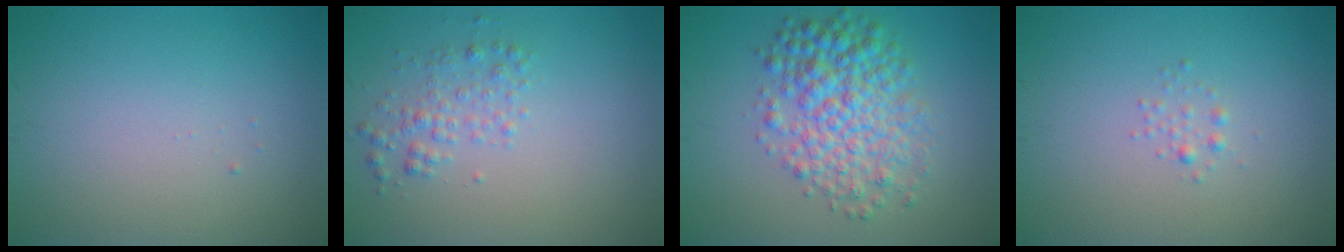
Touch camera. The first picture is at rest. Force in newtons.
{"total": 1.9, "press": 1.9, "slide": 0.1}
{"total": 6.0, "press": 6.0, "slide": 0.0}
{"total": 0.8, "press": 0.8, "slide": 0.0}